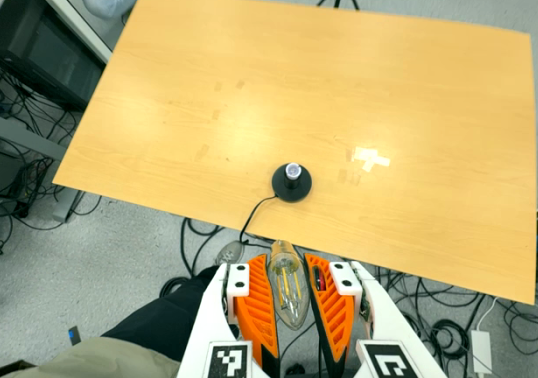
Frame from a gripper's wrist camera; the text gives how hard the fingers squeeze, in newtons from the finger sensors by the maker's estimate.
{"total": 19.7, "left": 21.6, "right": 17.9}